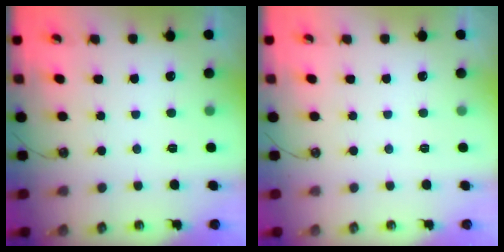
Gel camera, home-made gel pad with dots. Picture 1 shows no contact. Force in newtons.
{"total": 0.0}